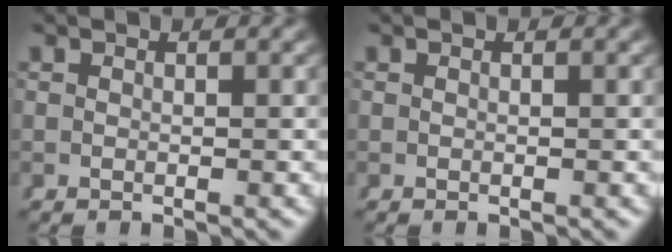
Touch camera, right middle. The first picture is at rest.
{"total": 0.0}